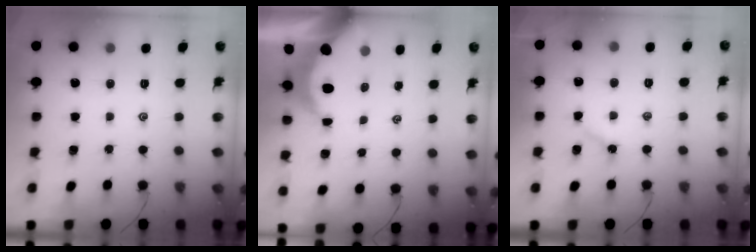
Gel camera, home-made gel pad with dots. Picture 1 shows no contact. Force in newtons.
{"total": 5.2, "press": 5.1, "slide": 0.7}
{"total": 2.7, "press": 2.7, "slide": 0.3}